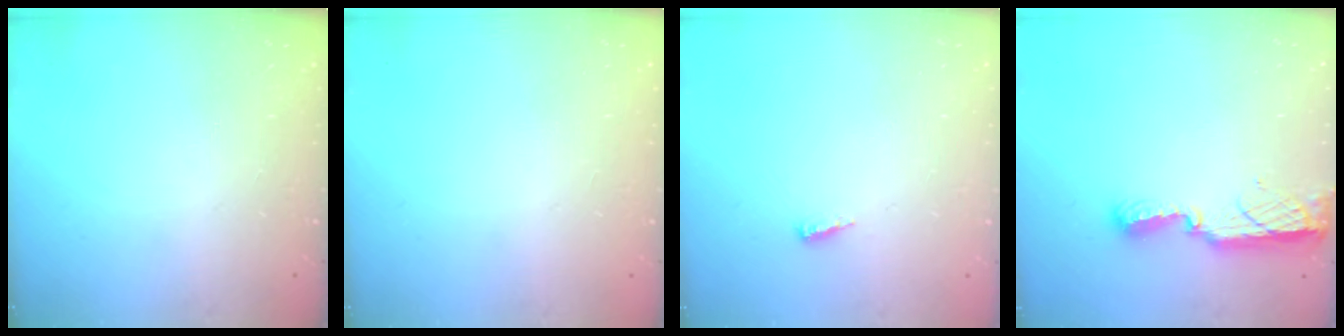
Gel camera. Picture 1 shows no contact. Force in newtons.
{"total": 1.0, "press": 0.8, "slide": 0.6}
{"total": 2.5, "press": 2.5, "slide": 0.2}
{"total": 8.3, "press": 8.3, "slide": 0.7}